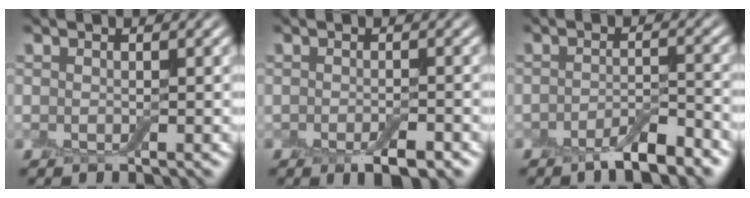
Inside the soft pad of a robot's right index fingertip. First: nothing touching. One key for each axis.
{"total": 3.2, "fx": -1.9, "fy": 1.0, "fz": 2.3, "tx": -0.036, "ty": -0.005, "tz": -0.028}
{"total": 4.0, "fx": -2.7, "fy": 1.0, "fz": 2.7, "tx": -0.044, "ty": 0.001, "tz": -0.048}